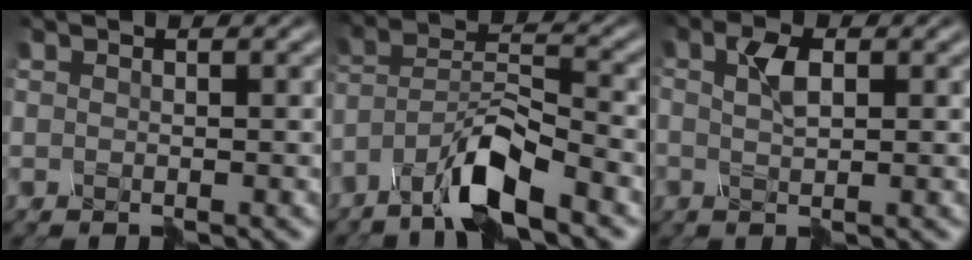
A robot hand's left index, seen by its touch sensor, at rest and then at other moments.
{"total": 6.4, "force": [-5.6, 0.5, 3.0], "torque": [-0.068, 0.010, -0.107]}
{"total": 0.8, "force": [0.1, -0.5, 0.5], "torque": [-0.027, 0.007, 0.003]}